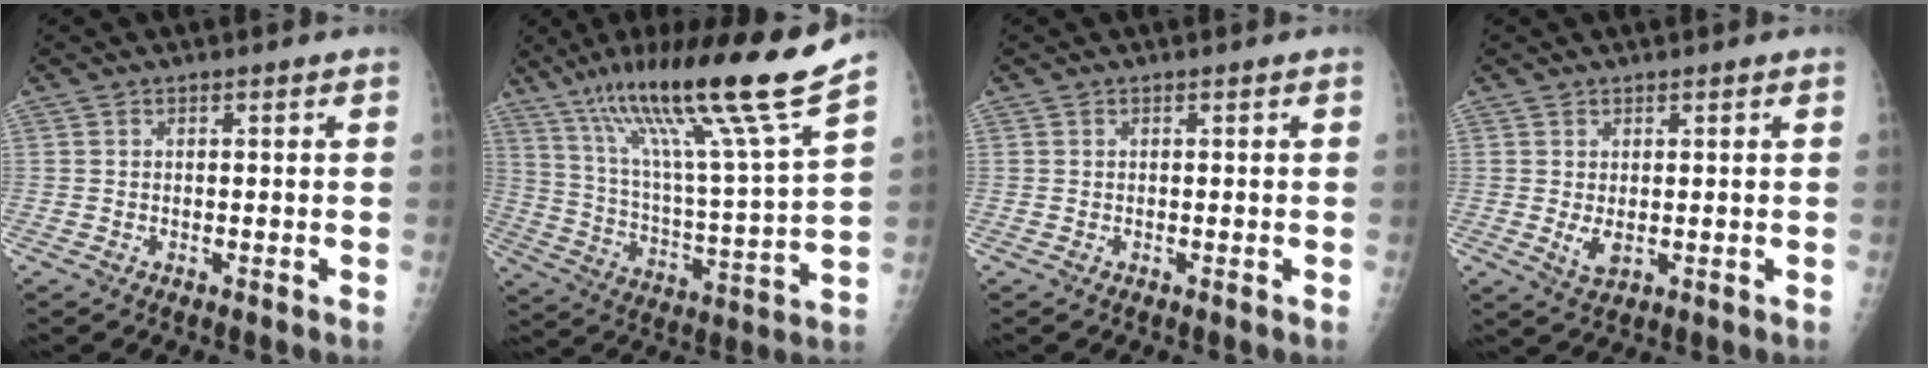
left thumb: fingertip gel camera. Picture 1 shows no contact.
{"total": 22.9, "force": [16.0, -0.4, 16.3], "torque": [-0.250, -0.074, 0.277]}
{"total": 0.0}
{"total": 2.9, "force": [0.3, 1.6, 2.5], "torque": [-0.040, -0.009, 0.012]}